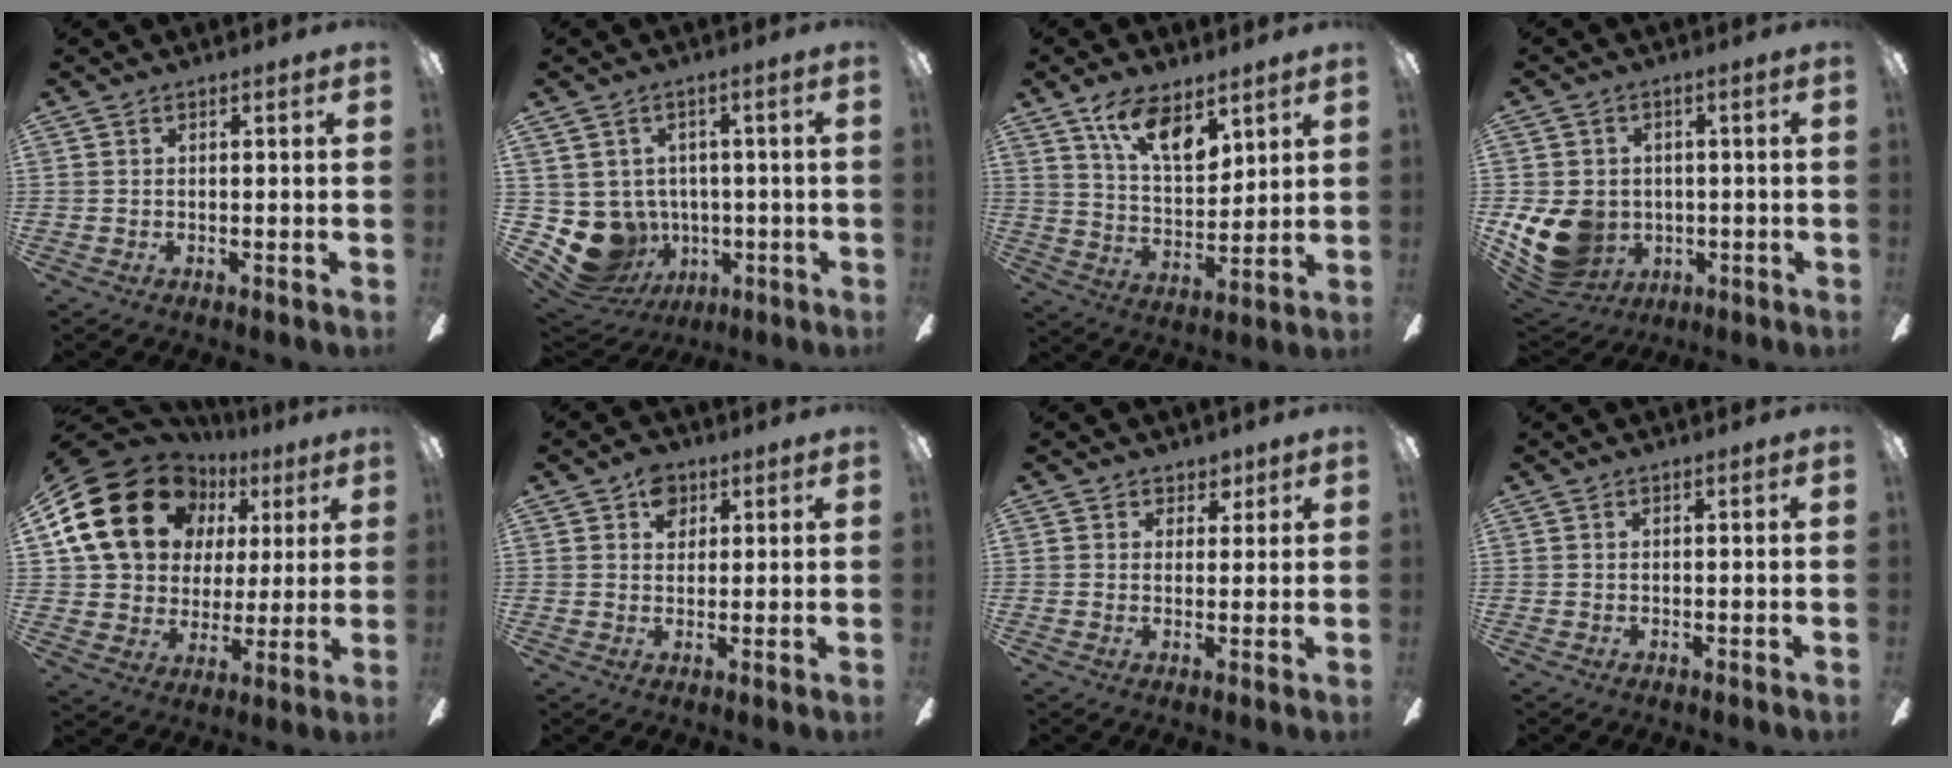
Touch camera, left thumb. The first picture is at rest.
{"total": 11.3, "force": [-2.9, 9.9, 4.5], "torque": [-0.115, 0.007, -0.040]}
{"total": 12.9, "force": [8.4, 5.5, 8.2], "torque": [-0.144, -0.033, 0.152]}
{"total": 12.9, "force": [-2.0, 10.9, 6.7], "torque": [-0.169, -0.001, -0.032]}
{"total": 22.1, "force": [9.3, 17.2, 10.3], "torque": [-0.204, -0.031, 0.187]}
{"total": 5.8, "force": [2.8, 4.3, 2.7], "torque": [-0.031, 0.003, 0.046]}
{"total": 3.3, "force": [2.0, 2.7, 0.3], "torque": [0.008, -0.007, 0.031]}
{"total": 0.0}